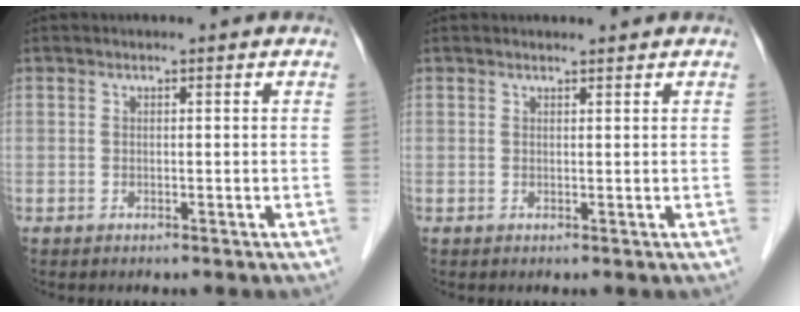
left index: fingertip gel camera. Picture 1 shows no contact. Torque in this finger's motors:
{"motor_torque": [0.22, -0.09, -0.02, -0.01]}